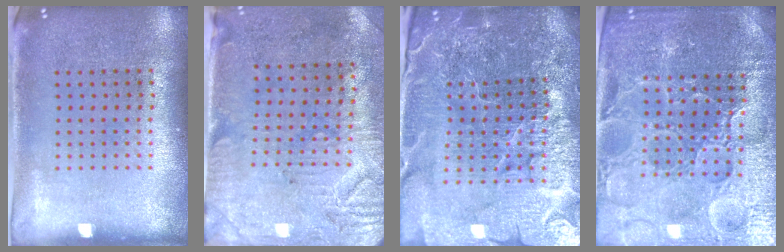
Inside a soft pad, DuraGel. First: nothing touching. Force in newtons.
{"total": 3.1, "press": 2.6, "slide": 1.6}
{"total": 6.2, "press": 5.5, "slide": 2.8}
{"total": 5.2, "press": 4.8, "slide": 1.9}